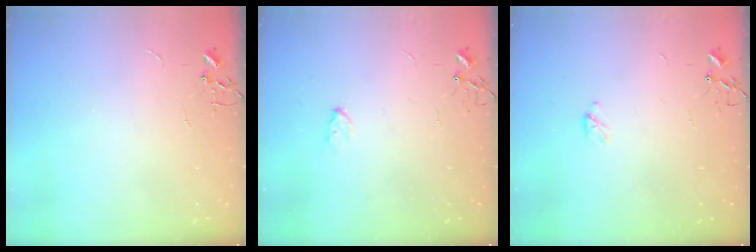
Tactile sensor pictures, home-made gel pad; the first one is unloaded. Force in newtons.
{"total": 3.3, "press": 3.3, "slide": 0.6}
{"total": 2.9, "press": 2.9, "slide": 0.4}